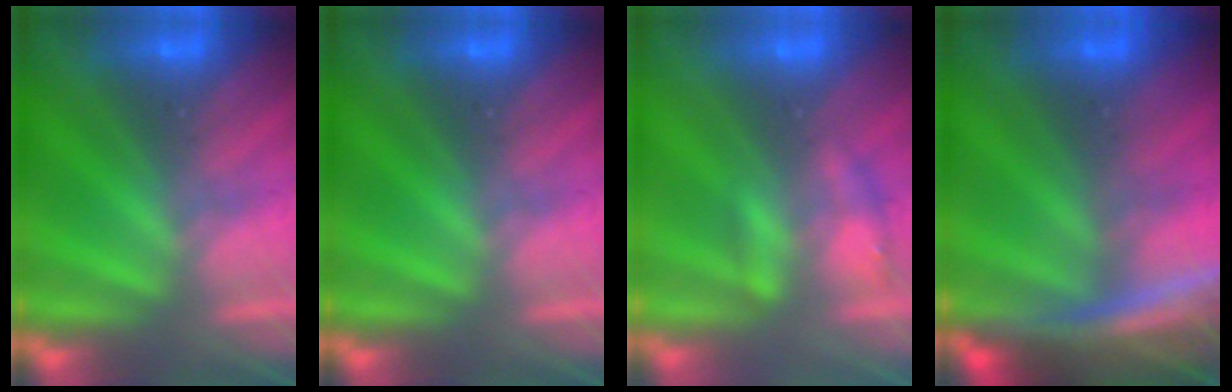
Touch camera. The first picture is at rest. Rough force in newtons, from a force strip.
{"total": 0.0}
{"total": 2.2}
{"total": 11.3}